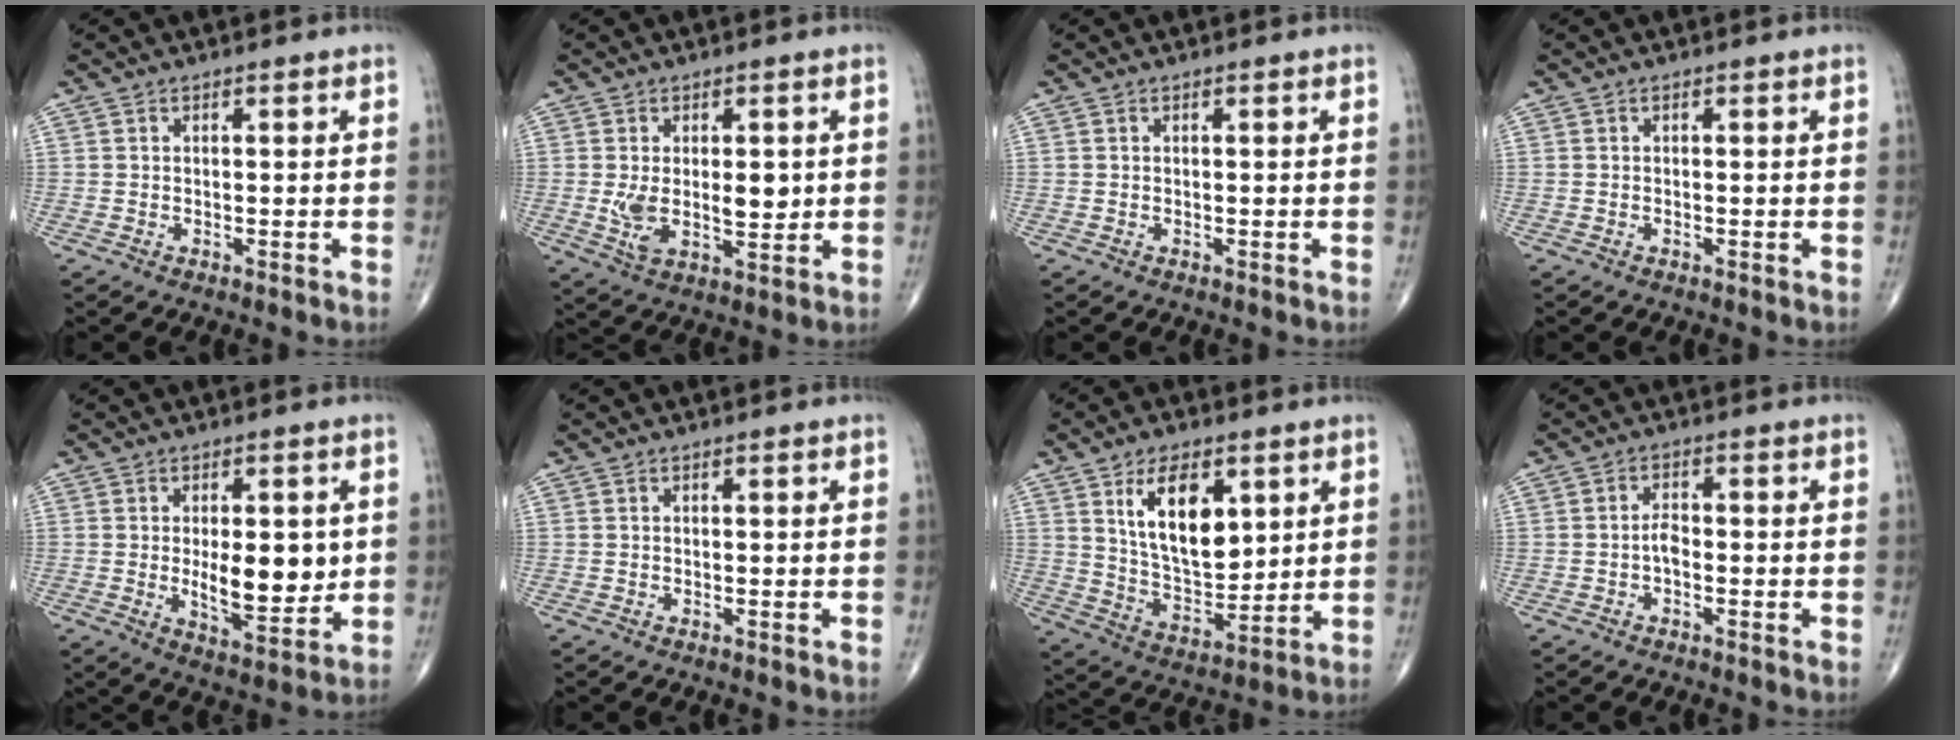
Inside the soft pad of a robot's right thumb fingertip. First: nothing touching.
{"total": 8.5, "force": [0.5, 4.5, 7.2], "torque": [-0.108, -0.015, 0.017]}
{"total": 0.0}
{"total": 0.0}
{"total": 10.7, "force": [0.4, 4.8, 9.5], "torque": [-0.117, -0.019, 0.018]}
{"total": 0.0}
{"total": 14.3, "force": [5.4, 7.6, 10.9], "torque": [-0.158, -0.035, 0.111]}
{"total": 2.1, "force": [-0.7, 1.0, 1.7], "torque": [-0.024, 0.008, -0.016]}